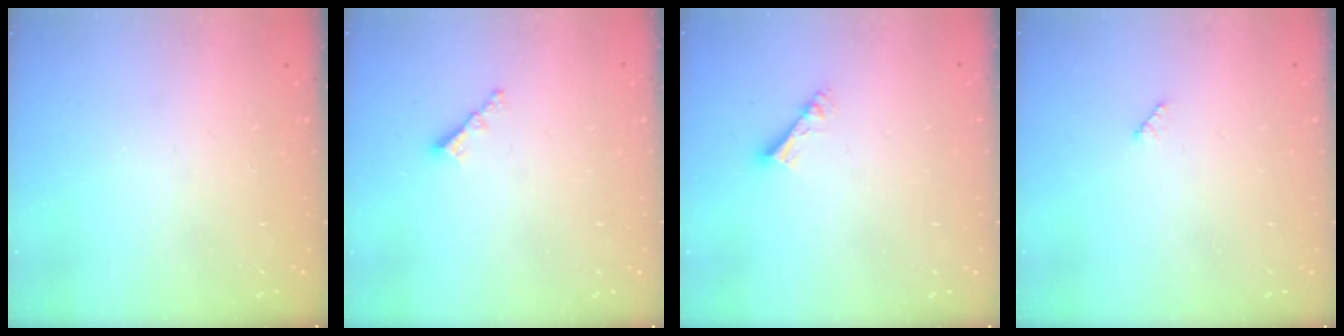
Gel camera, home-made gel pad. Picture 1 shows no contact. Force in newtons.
{"total": 2.9, "press": 2.9, "slide": 0.5}
{"total": 3.7, "press": 3.7, "slide": 0.5}
{"total": 2.9, "press": 2.9, "slide": 0.4}